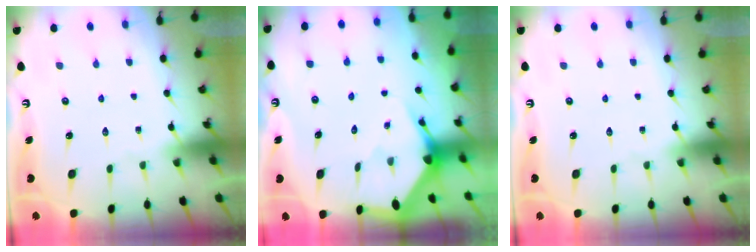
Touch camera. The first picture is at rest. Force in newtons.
{"total": 2.9, "press": 2.9, "slide": 0.2}
{"total": 0.0}